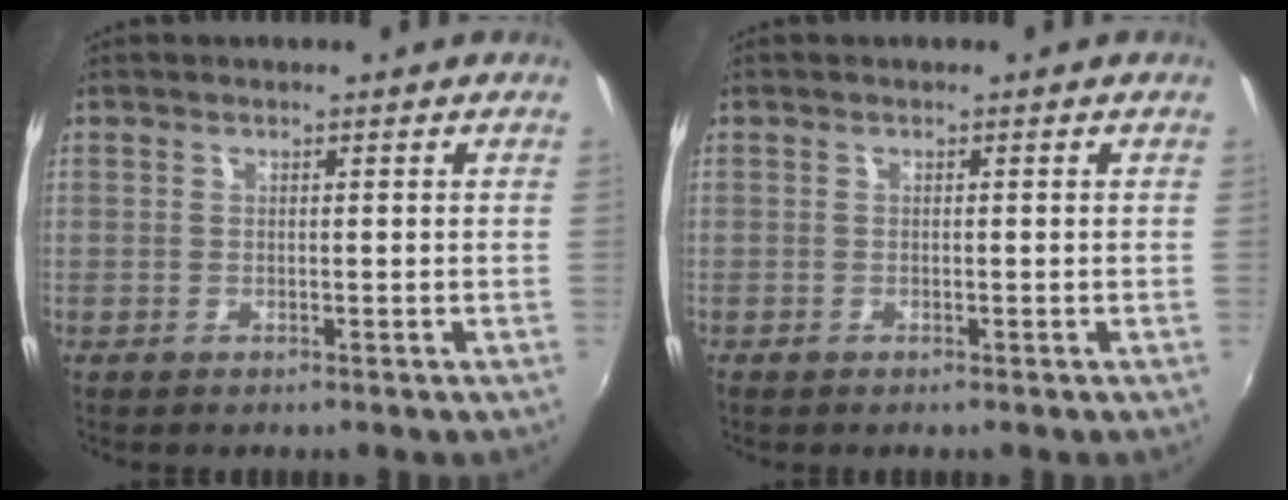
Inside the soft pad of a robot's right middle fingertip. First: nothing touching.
{"total": 0.7, "force": [-0.6, 0.3, 0.1], "torque": [-0.006, -0.003, -0.014]}